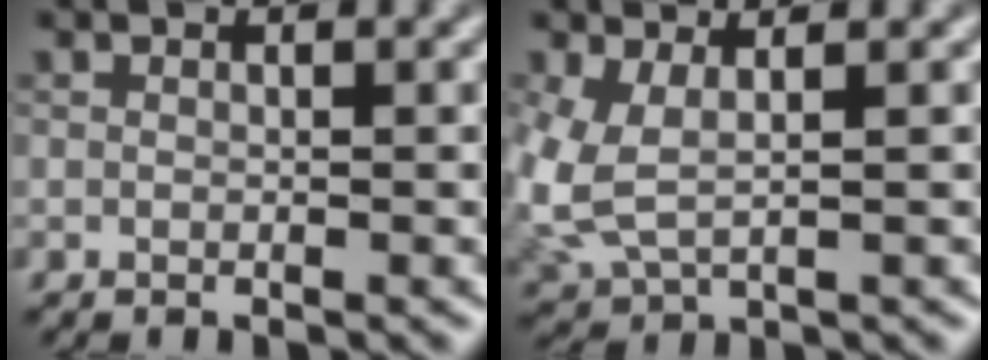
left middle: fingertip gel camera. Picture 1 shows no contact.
{"total": 4.0, "force": [0.6, 2.1, 3.3], "torque": [-0.097, -0.008, 0.014]}